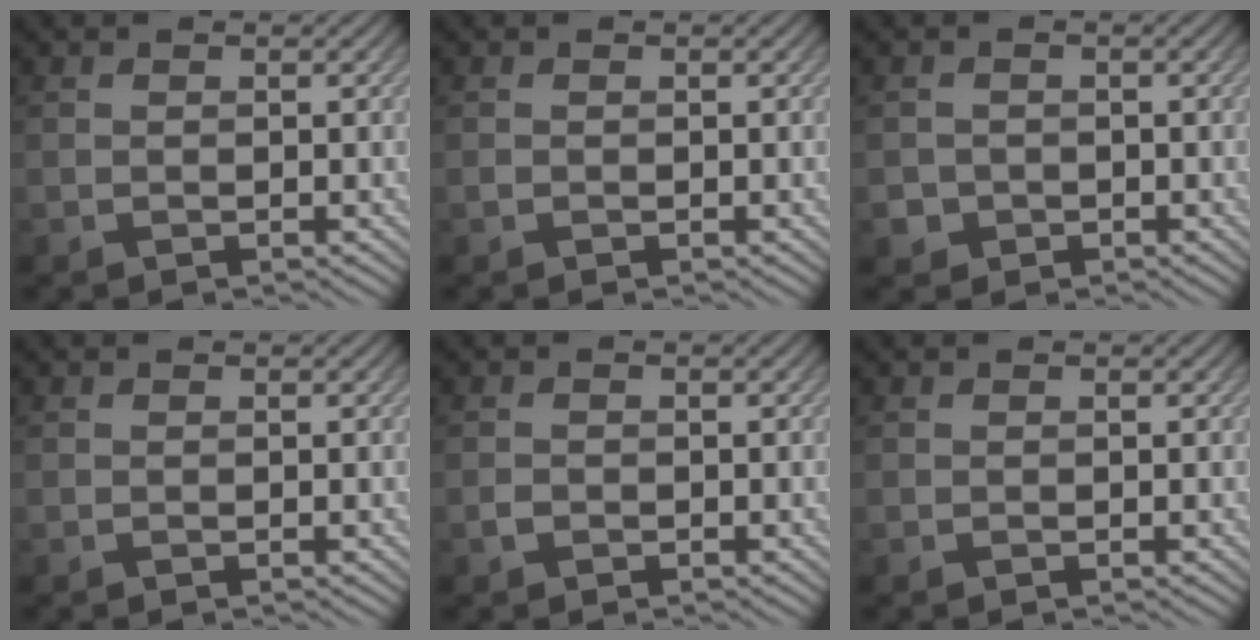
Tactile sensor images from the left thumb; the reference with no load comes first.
{"total": 0.0}
{"total": 1.9, "force": [-0.8, 1.8, 0.3], "torque": [-0.001, -0.004, -0.016]}
{"total": 0.0}
{"total": 0.8, "force": [-0.5, 0.6, 0.3], "torque": [-0.007, -0.001, -0.011]}
{"total": 0.0}